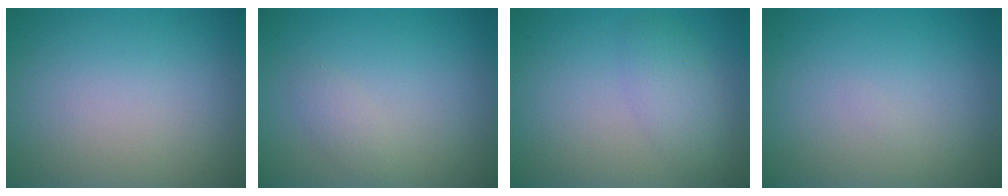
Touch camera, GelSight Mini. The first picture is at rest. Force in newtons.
{"total": 1.2, "press": 1.2, "slide": 0.0}
{"total": 2.5, "press": 2.5, "slide": 0.1}
{"total": 0.0}